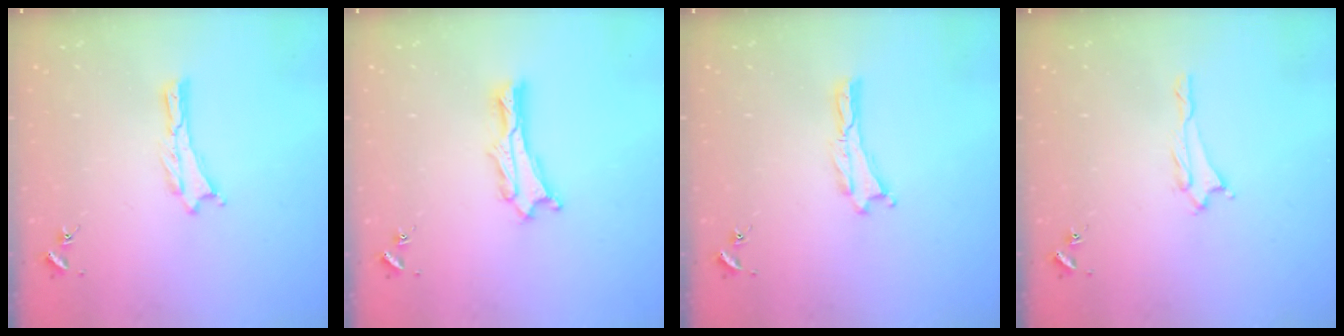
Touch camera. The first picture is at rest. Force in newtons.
{"total": 1.5, "press": 1.4, "slide": 0.2}
{"total": 0.0}
{"total": 1.3, "press": 1.3, "slide": 0.1}